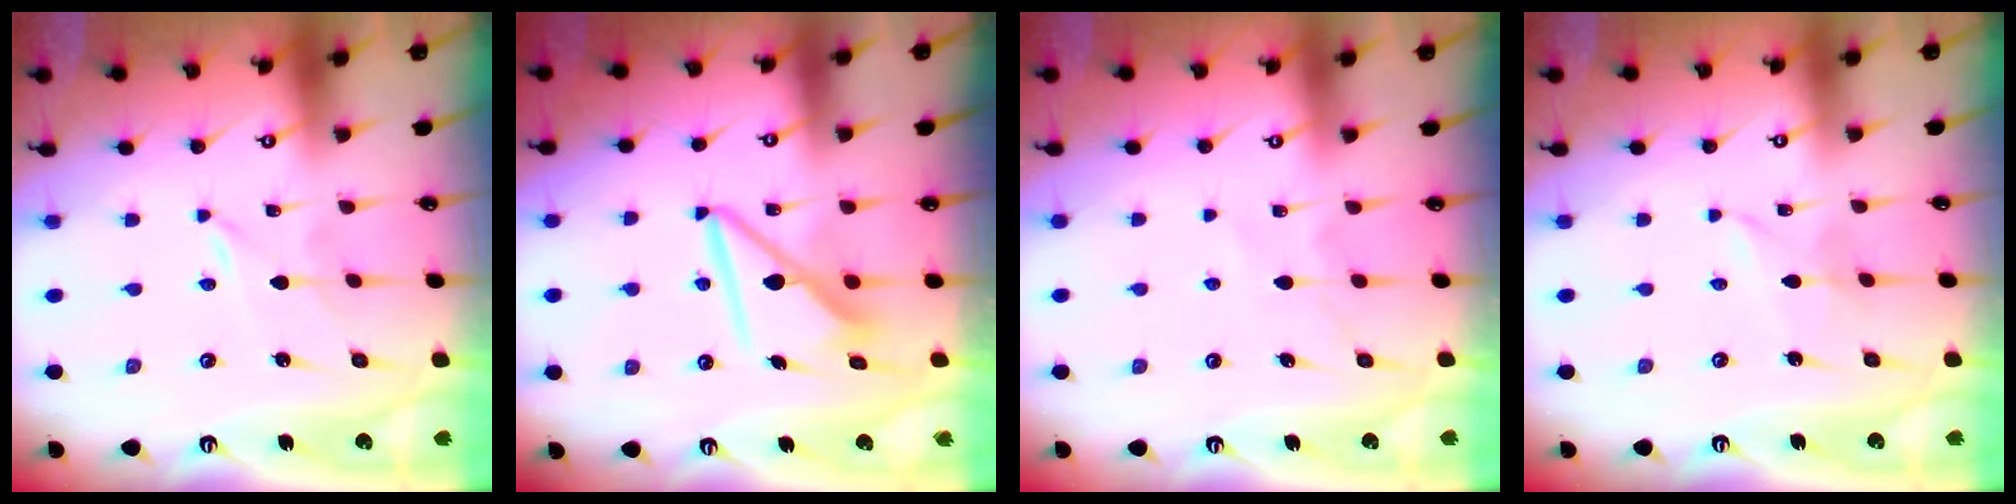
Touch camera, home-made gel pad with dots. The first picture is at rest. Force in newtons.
{"total": 9.0, "press": 9.0, "slide": 0.6}
{"total": 5.5, "press": 5.5, "slide": 0.5}
{"total": 2.0, "press": 2.0, "slide": 0.1}